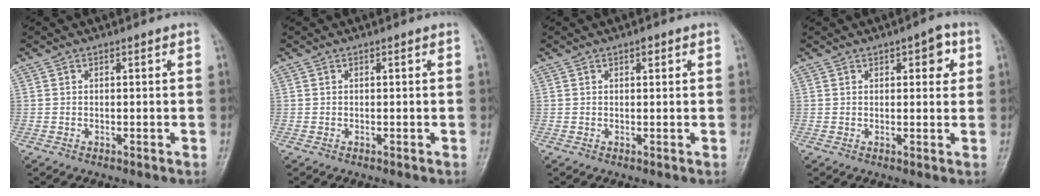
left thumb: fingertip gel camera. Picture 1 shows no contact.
{"total": 0.0}
{"total": 1.2, "force": [0.6, 0.6, 0.9], "torque": [-0.008, 0.001, 0.006]}
{"total": 4.7, "force": [1.8, 2.2, 3.7], "torque": [-0.026, 0.000, 0.016]}